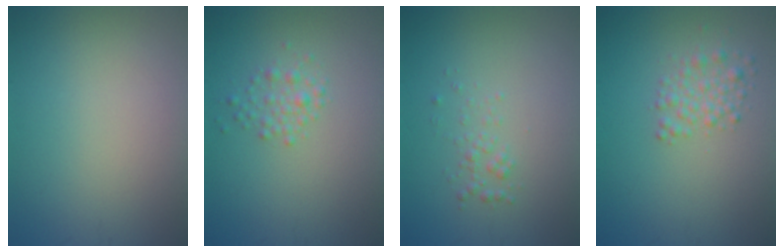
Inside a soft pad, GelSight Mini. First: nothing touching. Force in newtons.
{"total": 1.7, "press": 1.7, "slide": 0.0}
{"total": 1.1, "press": 1.1, "slide": 0.1}
{"total": 2.2, "press": 2.2, "slide": 0.1}